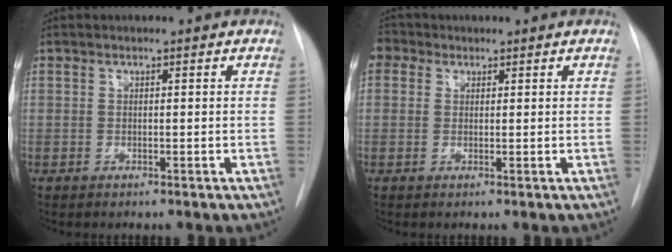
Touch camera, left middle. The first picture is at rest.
{"total": 2.9, "force": [1.3, 2.5, 0.8], "torque": [-0.016, 0.014, 0.023]}